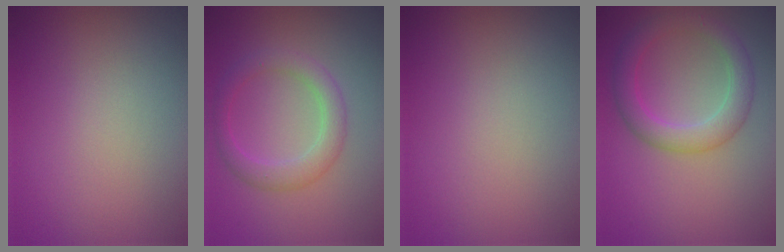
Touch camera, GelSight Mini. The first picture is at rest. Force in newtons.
{"total": 2.8, "press": 2.8, "slide": 0.0}
{"total": 0.0}
{"total": 3.9, "press": 3.9, "slide": 0.1}